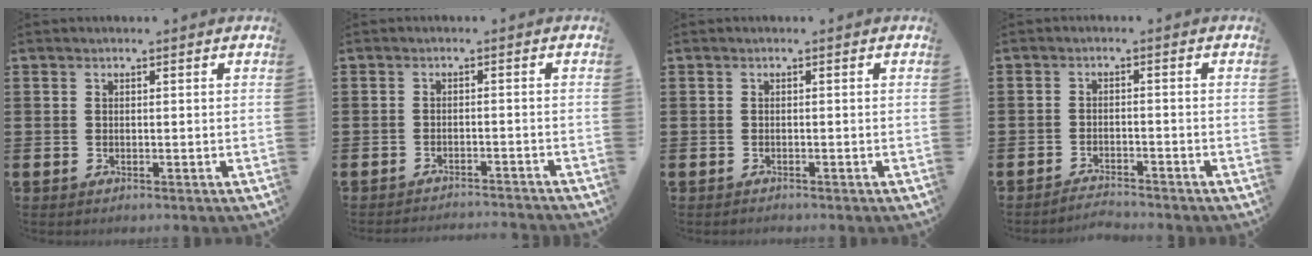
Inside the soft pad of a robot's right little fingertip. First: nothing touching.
{"total": 1.7, "force": [-1.7, -0.2, 0.0], "torque": [-0.001, 0.004, -0.036]}
{"total": 0.0}
{"total": 2.0, "force": [-2.0, -0.1, -0.1], "torque": [-0.004, 0.004, -0.042]}